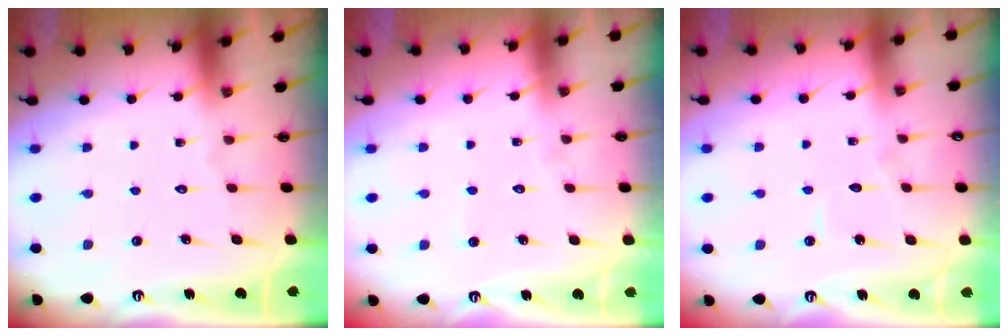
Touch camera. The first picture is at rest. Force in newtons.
{"total": 3.3, "press": 3.3, "slide": 0.3}
{"total": 3.4, "press": 3.4, "slide": 0.2}